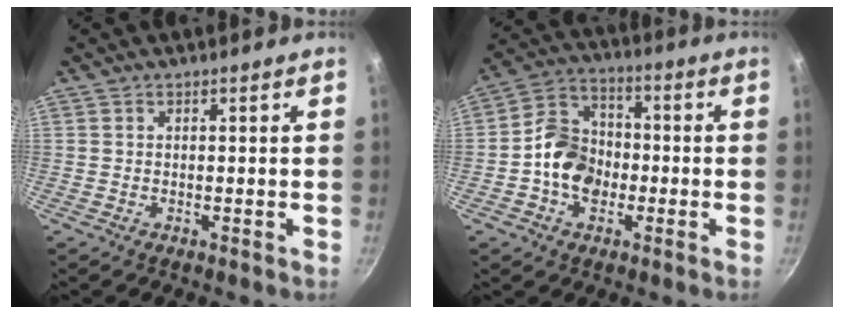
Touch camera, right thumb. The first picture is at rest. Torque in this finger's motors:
{"motor_torque": [-0.09, 0.17, 0.62, -0.40, 0.07]}